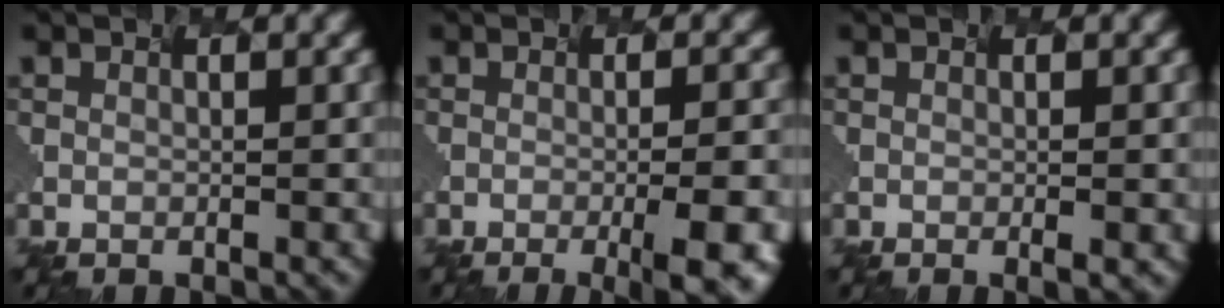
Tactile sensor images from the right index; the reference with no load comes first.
{"total": 7.1, "force": [-2.2, 2.1, 6.4], "torque": [-0.052, 0.000, -0.016]}
{"total": 1.6, "force": [-0.4, 0.3, 1.5], "torque": [-0.010, 0.000, 0.000]}